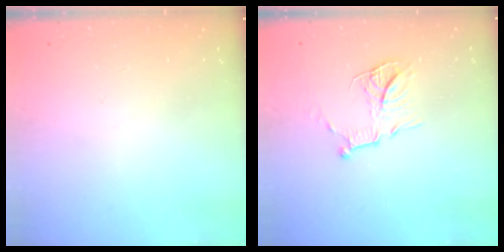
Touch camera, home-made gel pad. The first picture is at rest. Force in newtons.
{"total": 12.1, "press": 12.1, "slide": 0.9}